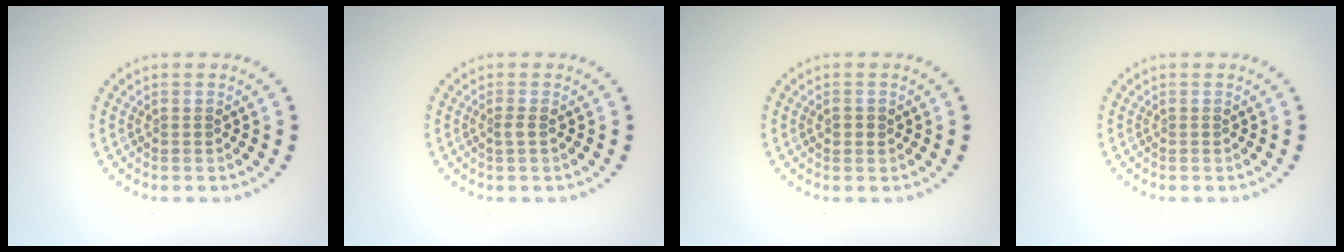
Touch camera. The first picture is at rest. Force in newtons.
{"total": 0.8, "press": 0.6, "slide": 0.6}
{"total": 0.8, "press": 0.8, "slide": 0.3}
{"total": 0.0}